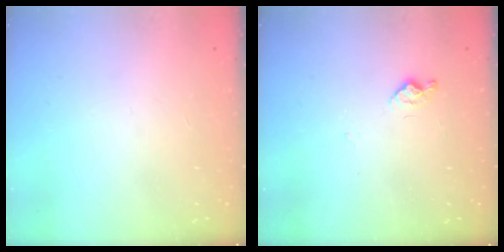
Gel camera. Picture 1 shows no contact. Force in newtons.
{"total": 6.3, "press": 6.3, "slide": 0.7}